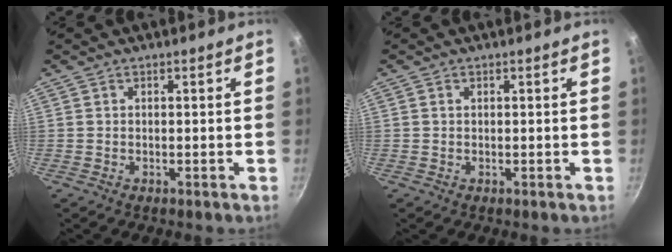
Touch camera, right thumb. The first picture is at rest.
{"total": 0.7, "force": [0.2, 0.5, 0.4], "torque": [-0.008, 0.002, 0.004]}